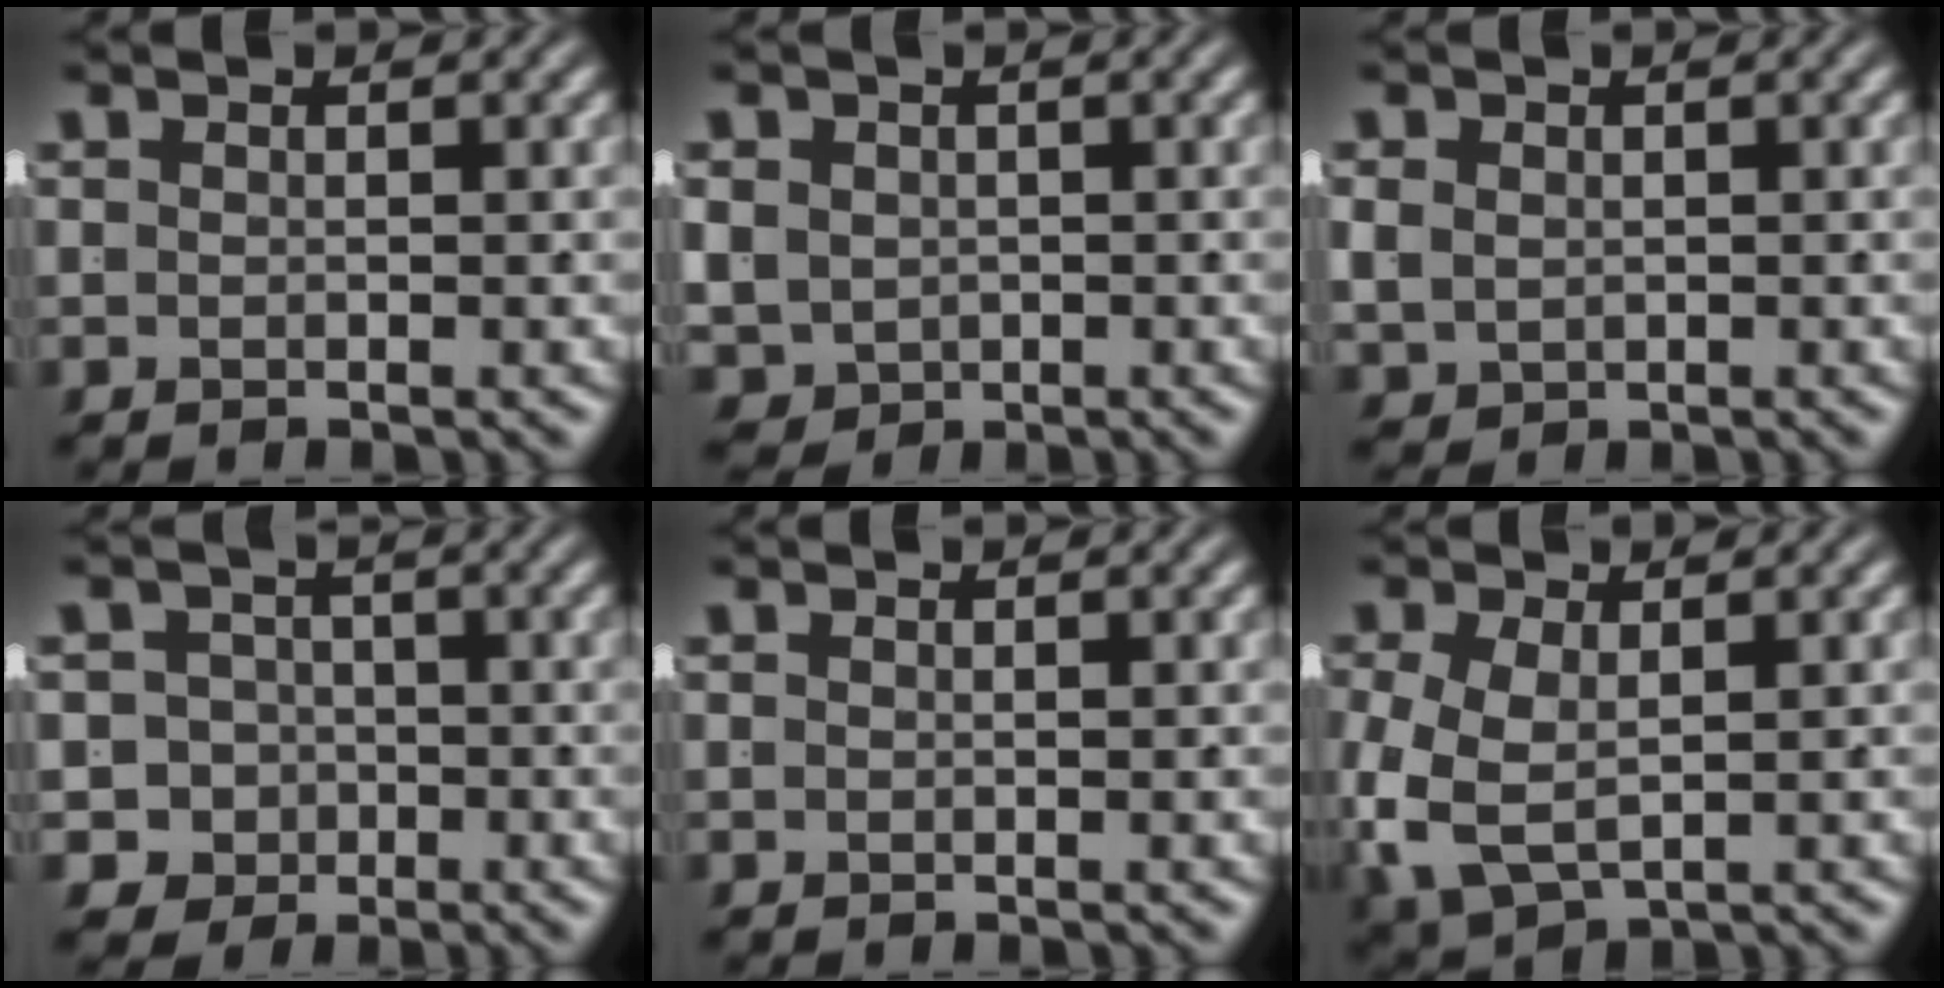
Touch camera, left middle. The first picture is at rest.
{"total": 6.8, "force": [-1.7, 6.0, 2.8], "torque": [-0.076, -0.043, -0.011]}
{"total": 2.4, "force": [-0.2, 2.1, 1.1], "torque": [-0.034, -0.021, 0.012]}
{"total": 10.5, "force": [-3.4, 9.6, 2.3], "torque": [-0.080, -0.051, -0.054]}
{"total": 0.0}
{"total": 5.7, "force": [-1.1, 4.1, 3.8], "torque": [-0.112, -0.037, 0.008]}